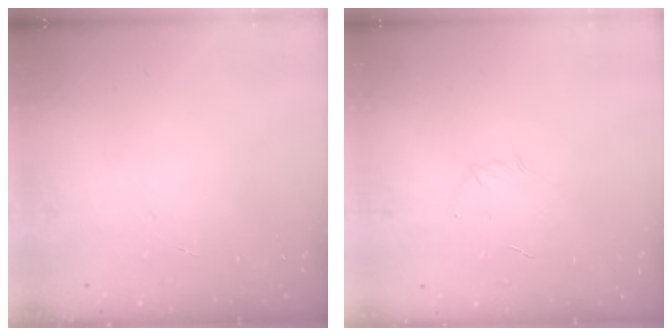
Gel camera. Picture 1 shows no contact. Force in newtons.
{"total": 2.8, "press": 2.7, "slide": 0.7}